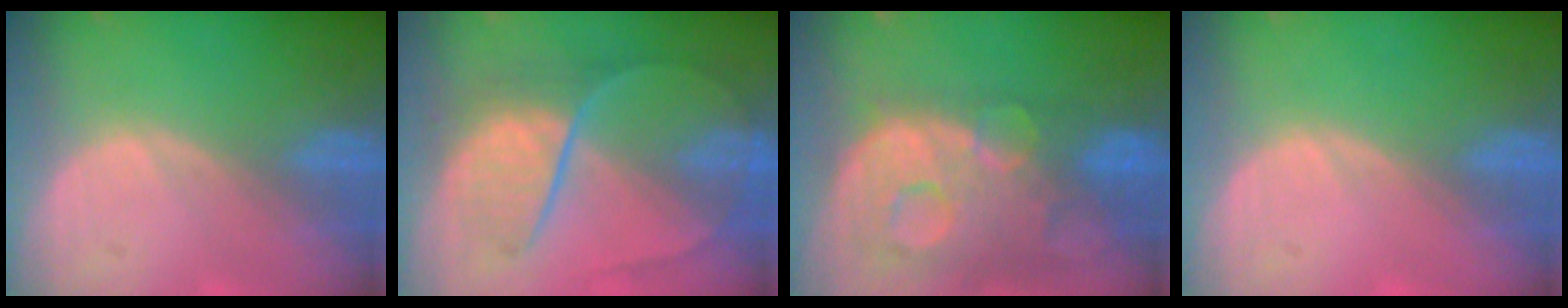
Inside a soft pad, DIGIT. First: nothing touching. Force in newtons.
{"total": 8.5, "press": 7.4, "slide": 4.1}
{"total": 13.8, "press": 11.3, "slide": 8.0}
{"total": 0.0}